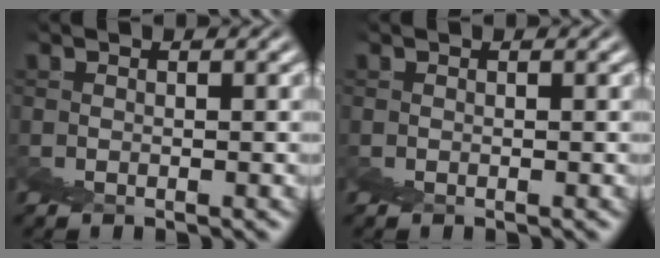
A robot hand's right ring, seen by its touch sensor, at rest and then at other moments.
{"total": 0.0}